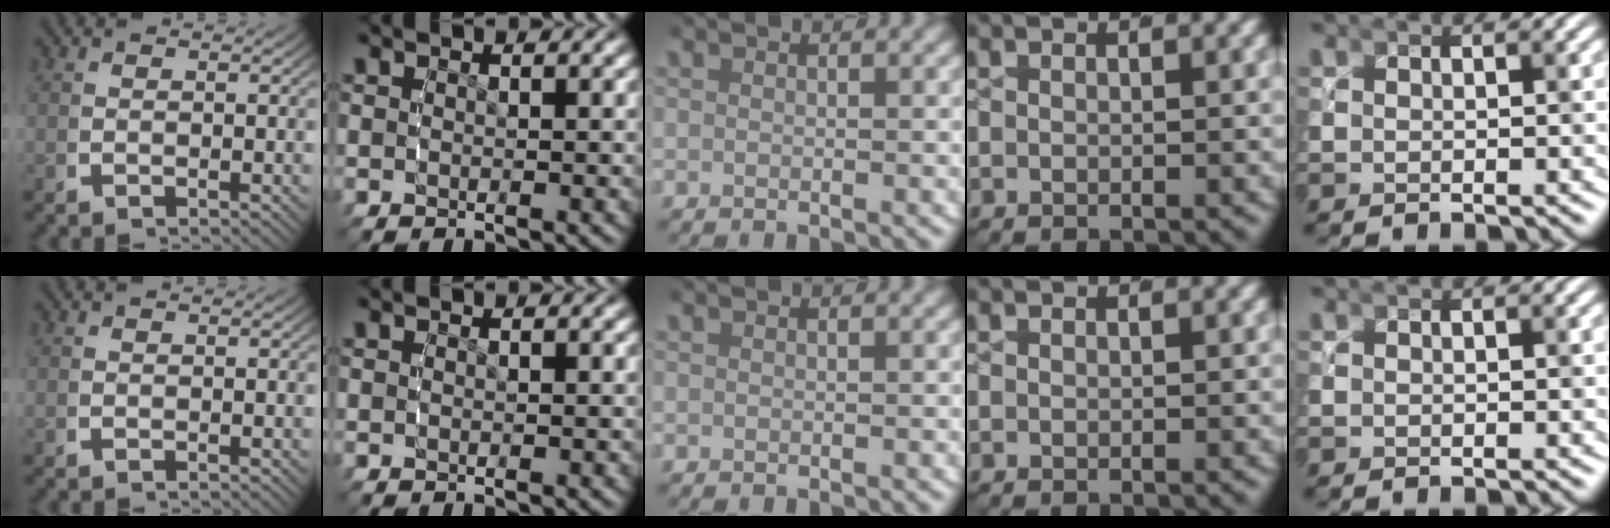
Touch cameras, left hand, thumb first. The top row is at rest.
{}